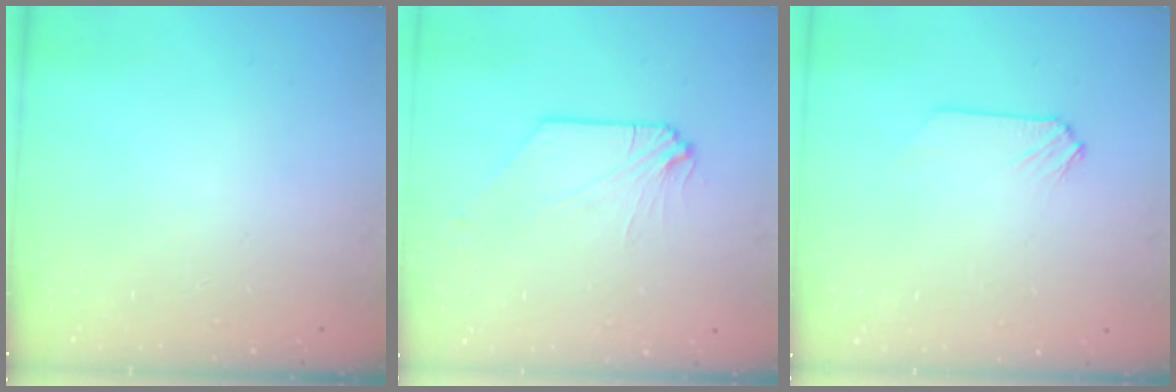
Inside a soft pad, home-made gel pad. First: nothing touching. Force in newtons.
{"total": 0.0}
{"total": 0.0}